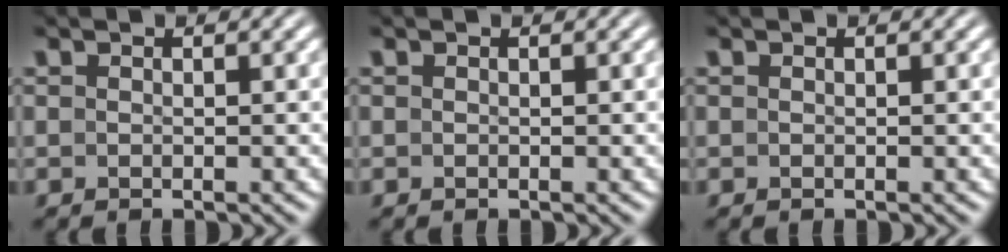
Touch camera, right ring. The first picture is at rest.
{"total": 0.0}
{"total": 0.0}